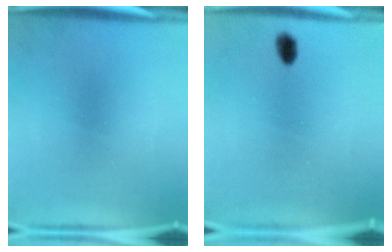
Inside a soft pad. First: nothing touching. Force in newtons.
{"total": 2.7}